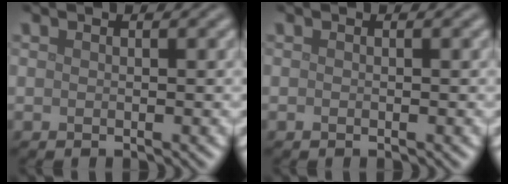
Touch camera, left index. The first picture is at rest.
{"total": 0.0}